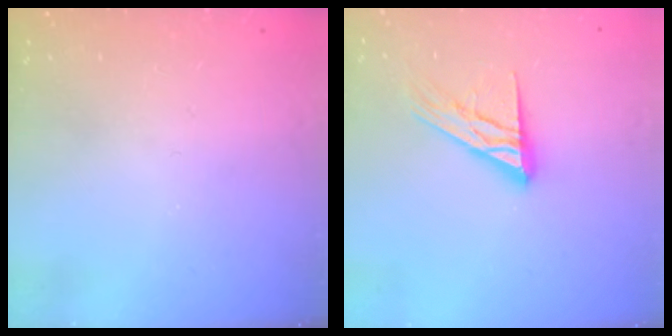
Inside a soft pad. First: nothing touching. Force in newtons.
{"total": 14.6, "press": 14.5, "slide": 1.1}